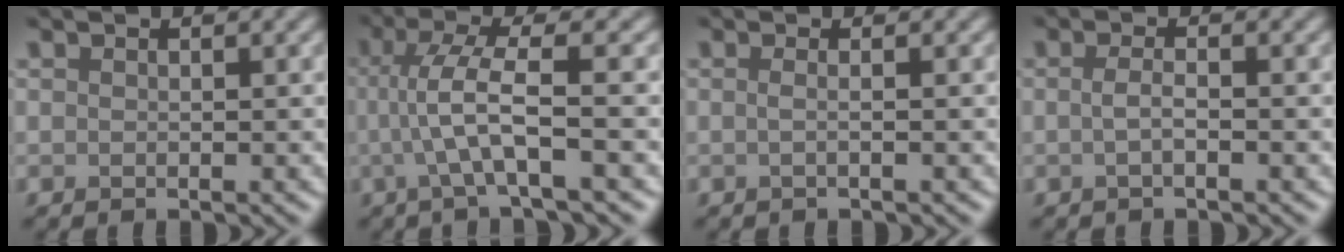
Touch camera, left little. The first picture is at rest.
{"total": 4.7, "force": [-0.5, 0.7, 4.6], "torque": [-0.091, 0.003, -0.009]}
{"total": 1.6, "force": [-0.3, 0.7, 1.4], "torque": [-0.012, -0.004, -0.029]}
{"total": 1.4, "force": [-0.7, 0.4, 1.1], "torque": [-0.019, -0.001, -0.014]}